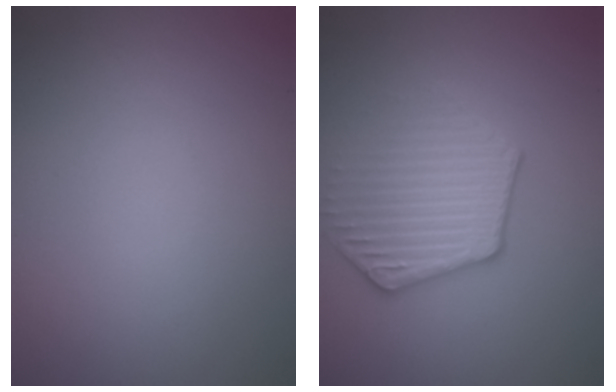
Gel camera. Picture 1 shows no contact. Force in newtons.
{"total": 3.4, "press": 3.1, "slide": 1.4}